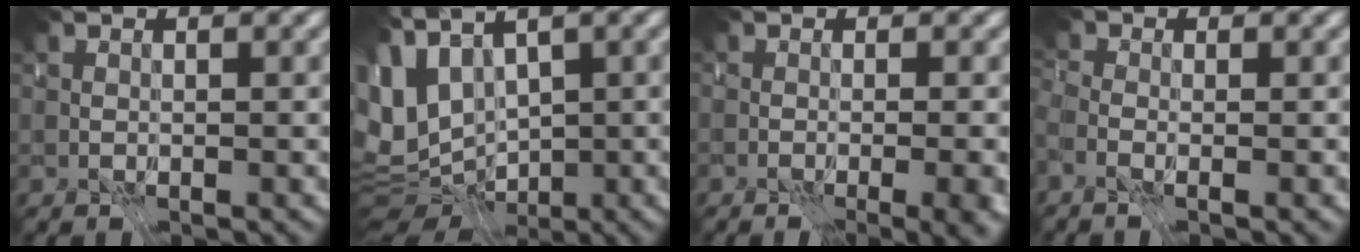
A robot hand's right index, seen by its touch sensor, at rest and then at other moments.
{"total": 6.6, "force": [-1.4, 3.4, 5.5], "torque": [-0.107, -0.010, 0.011]}
{"total": 7.1, "force": [-2.6, 3.4, 5.6], "torque": [-0.040, -0.018, -0.018]}
{"total": 1.7, "force": [-1.4, 0.1, 0.9], "torque": [0.001, 0.002, -0.042]}